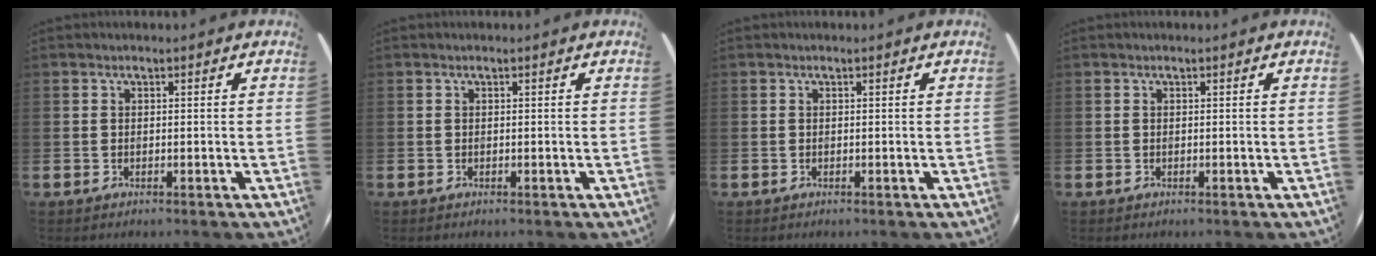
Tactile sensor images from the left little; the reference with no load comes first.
{"total": 0.0}
{"total": 0.0}
{"total": 0.0}